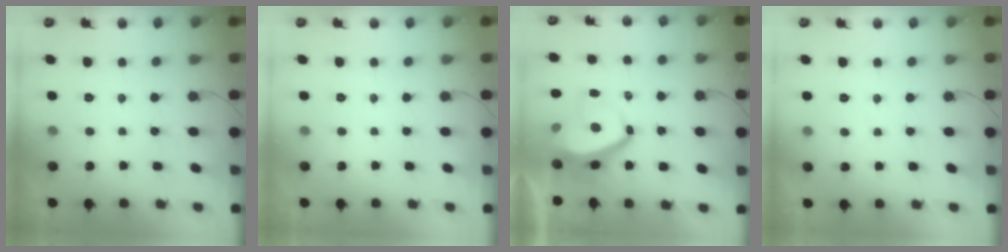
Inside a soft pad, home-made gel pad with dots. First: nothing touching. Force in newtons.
{"total": 0.0}
{"total": 8.4, "press": 8.4, "slide": 0.6}
{"total": 2.1, "press": 2.1, "slide": 0.2}